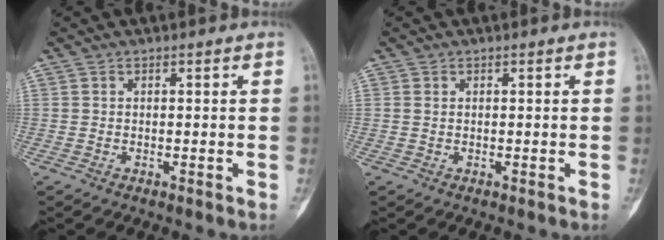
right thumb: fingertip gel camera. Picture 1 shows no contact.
{"total": 0.7, "force": [0.1, 0.5, 0.4], "torque": [-0.009, 0.001, 0.003]}